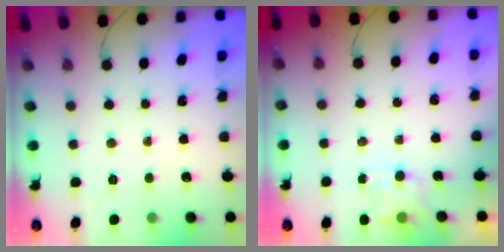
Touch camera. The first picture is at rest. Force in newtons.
{"total": 4.2, "press": 4.1, "slide": 0.9}